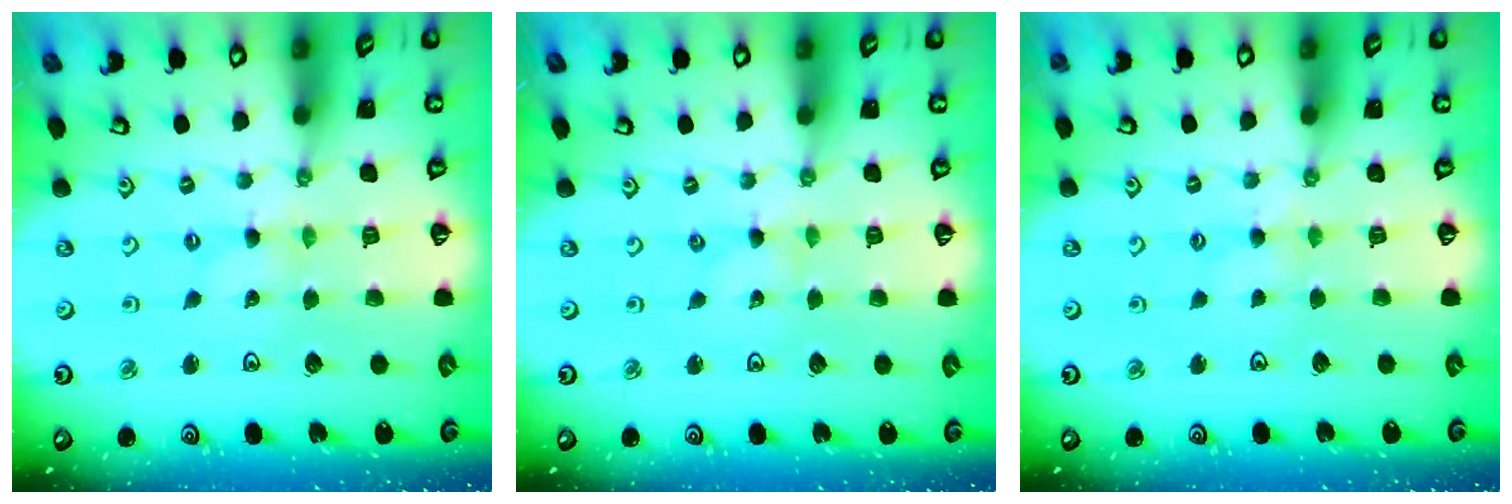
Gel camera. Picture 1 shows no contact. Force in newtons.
{"total": 0.0}
{"total": 1.7, "press": 1.7, "slide": 0.4}